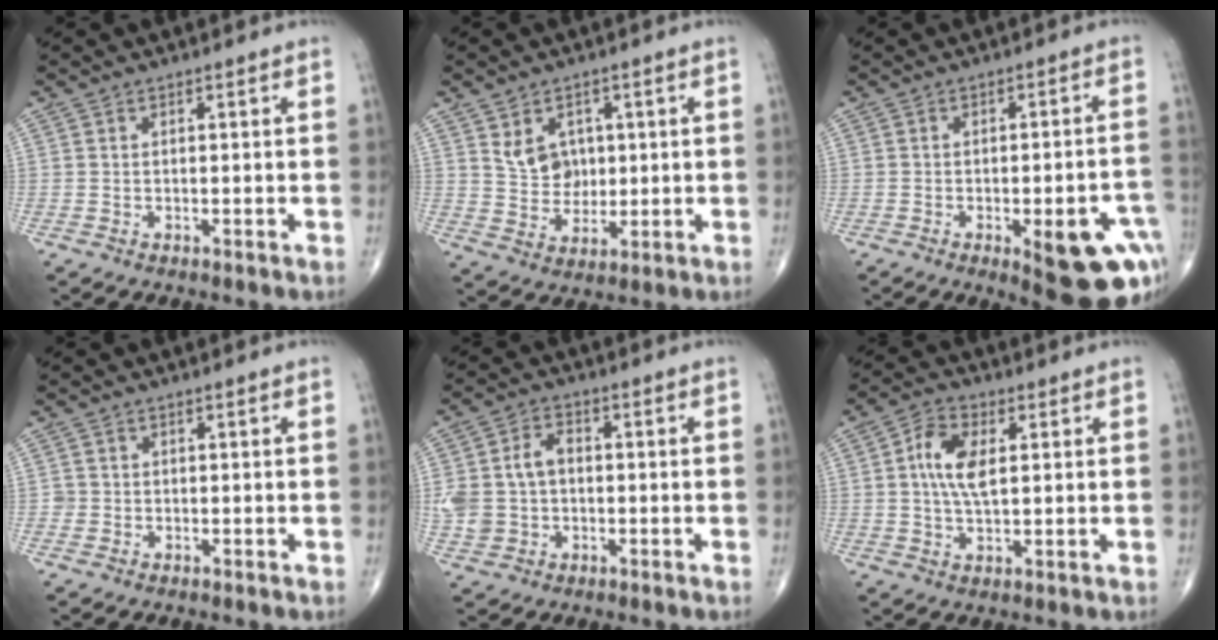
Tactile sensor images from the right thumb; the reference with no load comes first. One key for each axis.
{"total": 6.7, "fx": 2.1, "fy": 5.3, "fz": 3.5, "tx": -0.032, "ty": -0.016, "tz": 0.047}
{"total": 15.7, "fx": -6.1, "fy": 5.4, "fz": 13.4, "tx": -0.109, "ty": 0.026, "tz": -0.059}
{"total": 1.1, "fx": -0.2, "fy": 1.1, "fz": 0.0, "tx": 0.007, "ty": 0.006, "tz": -0.005}
{"total": 9.5, "fx": -0.1, "fy": 7.3, "fz": 6.2, "tx": -0.118, "ty": 0.022, "tz": 0.002}
{"total": 7.9, "fx": 1.4, "fy": 4.0, "fz": 6.6, "tx": -0.131, "ty": 0.003, "tz": 0.022}